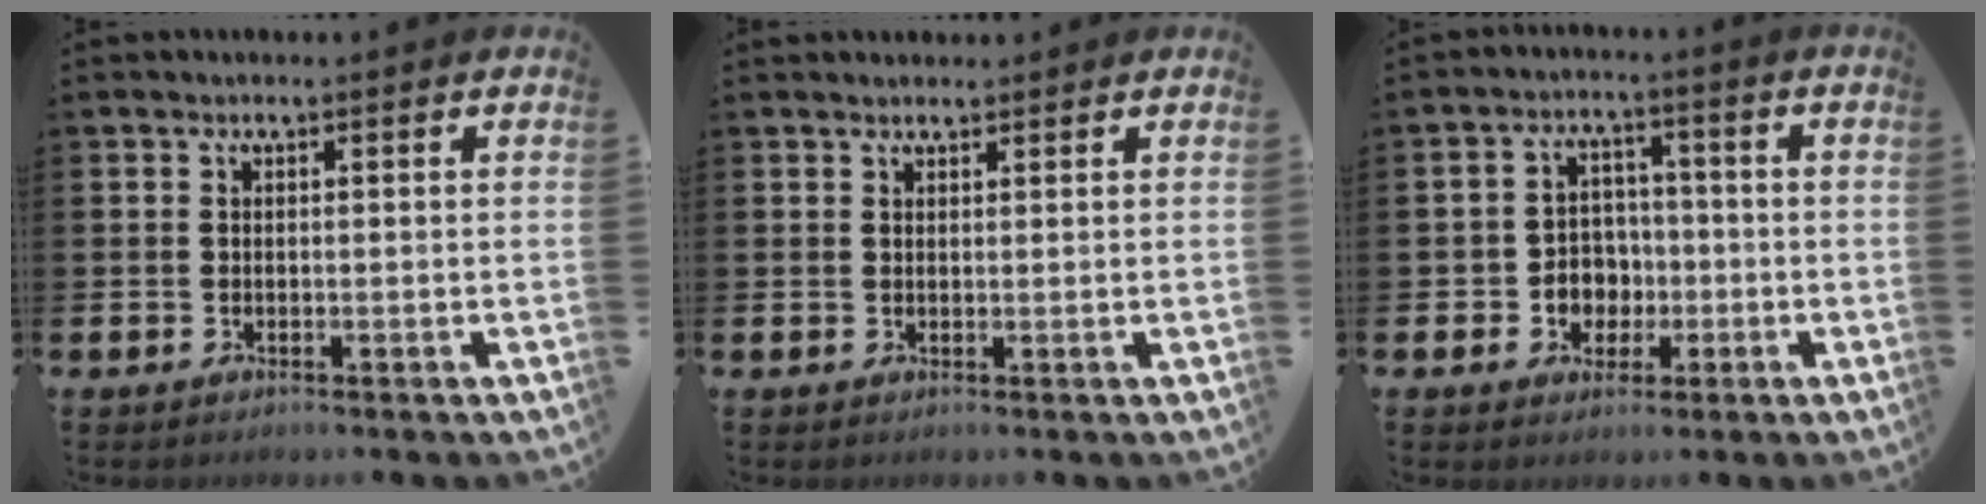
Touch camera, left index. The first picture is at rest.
{"total": 1.3, "force": [1.2, 0.3, 0.1], "torque": [0.006, 0.000, 0.021]}
{"total": 4.4, "force": [-0.7, 4.2, 1.1], "torque": [-0.025, 0.000, -0.021]}